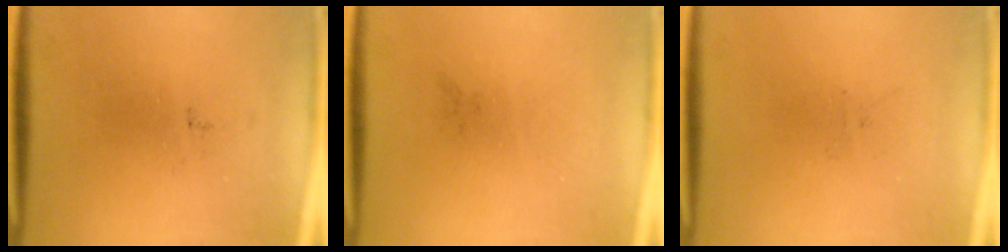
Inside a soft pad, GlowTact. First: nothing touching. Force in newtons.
{"total": 0.0}
{"total": 0.0}